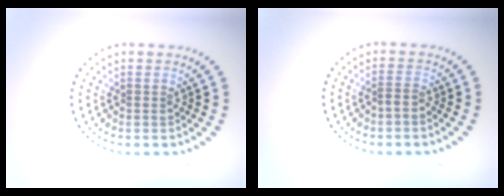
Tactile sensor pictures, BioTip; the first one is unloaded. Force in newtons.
{"total": 0.6, "press": 0.4, "slide": 0.5}